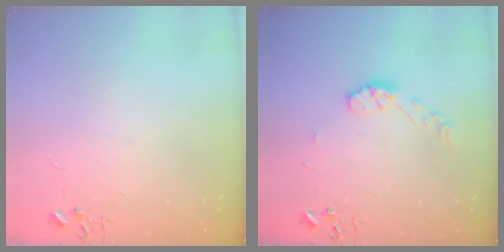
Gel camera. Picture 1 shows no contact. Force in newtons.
{"total": 7.5, "press": 7.5, "slide": 0.5}